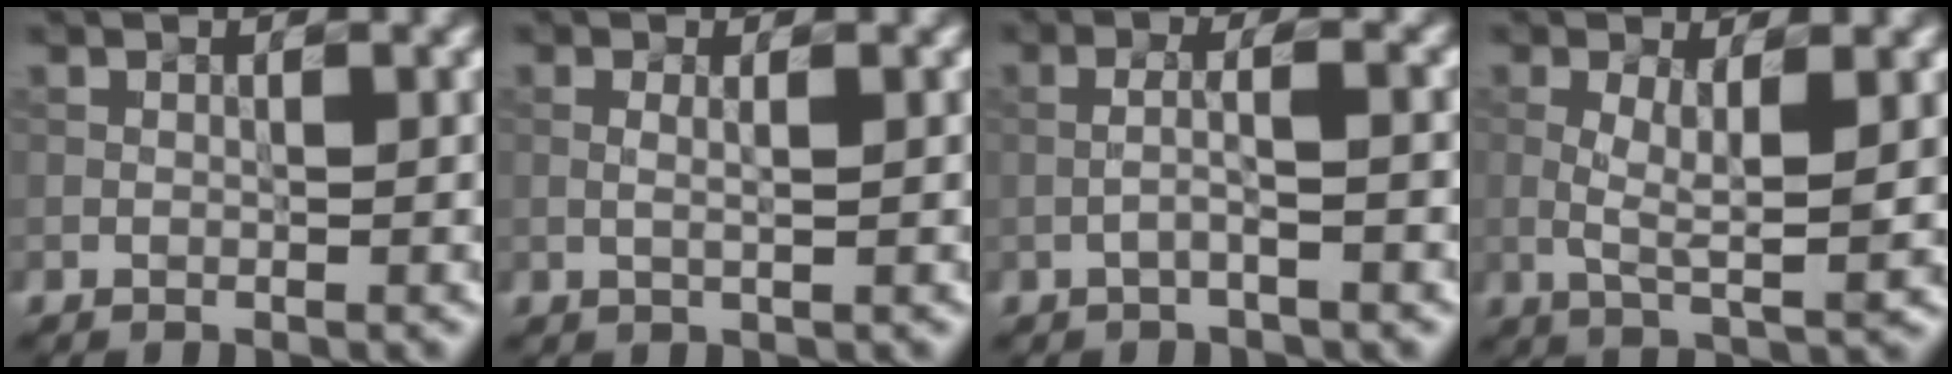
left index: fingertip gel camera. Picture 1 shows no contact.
{"total": 0.8, "force": [0.2, 0.2, 0.8], "torque": [-0.013, 0.000, 0.002]}
{"total": 2.0, "force": [-0.8, 0.0, 1.8], "torque": [-0.037, 0.016, -0.015]}
{"total": 3.6, "force": [0.1, 0.6, 3.5], "torque": [-0.075, 0.001, 0.010]}